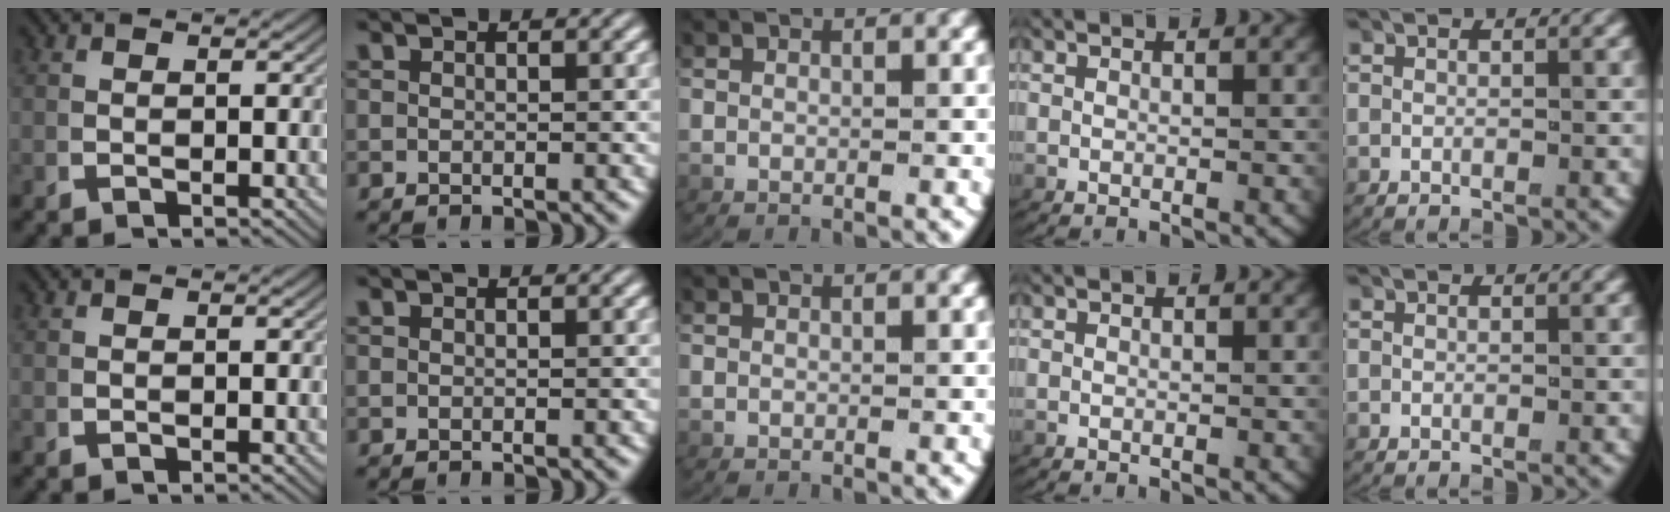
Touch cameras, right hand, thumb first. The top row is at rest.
{}